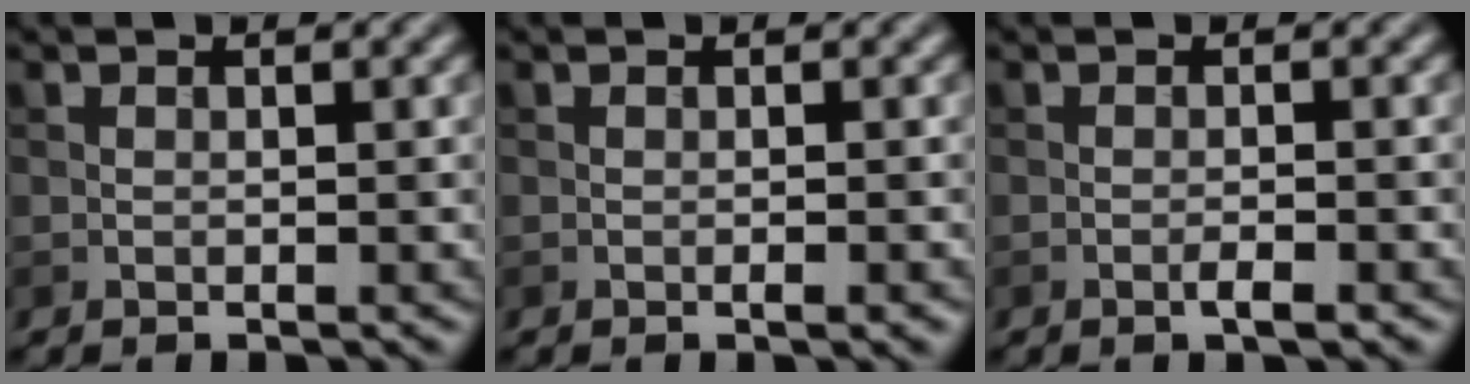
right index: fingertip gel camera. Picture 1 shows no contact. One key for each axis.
{"total": 1.0, "fx": -0.4, "fy": 0.1, "fz": 0.9, "tx": -0.013, "ty": -0.002, "tz": -0.005}
{"total": 1.4, "fx": -0.7, "fy": 0.2, "fz": 1.2, "tx": -0.020, "ty": 0.001, "tz": -0.014}